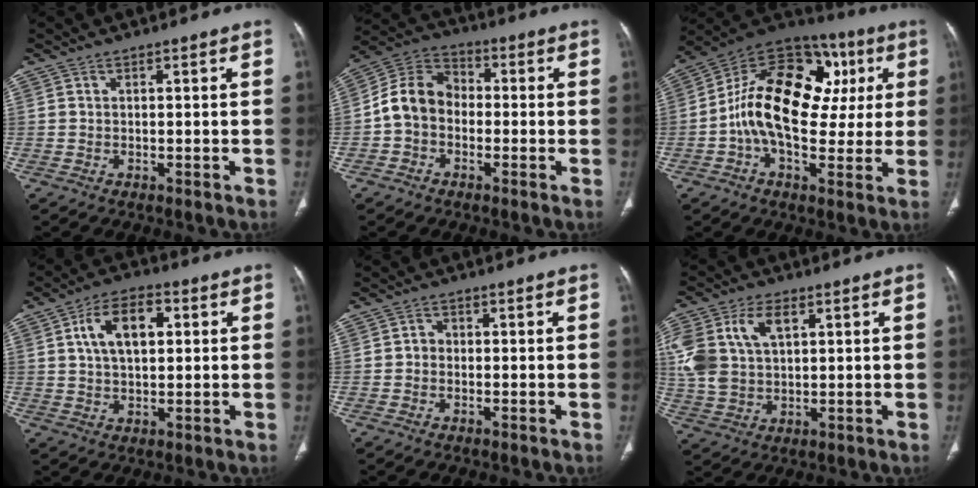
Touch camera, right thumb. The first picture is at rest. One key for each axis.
{"total": 9.5, "fx": -1.5, "fy": 7.5, "fz": 5.6, "tx": -0.092, "ty": 0.036, "tz": -0.044}
{"total": 23.5, "fx": 2.7, "fy": 14.3, "fz": 18.4, "tx": -0.271, "ty": 0.034, "tz": 0.032}
{"total": 9.9, "fx": 2.6, "fy": 5.6, "fz": 7.7, "tx": -0.124, "ty": 0.010, "tz": 0.041}
{"total": 1.4, "fx": -0.4, "fy": 1.2, "fz": 0.7, "tx": -0.002, "ty": 0.006, "tz": -0.012}
{"total": 13.5, "fx": 4.2, "fy": 8.6, "fz": 9.5, "tx": -0.213, "ty": 0.004, "tz": 0.089}